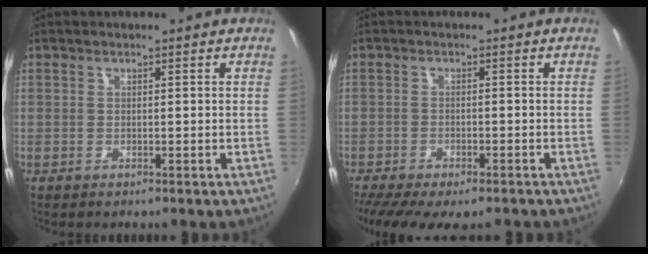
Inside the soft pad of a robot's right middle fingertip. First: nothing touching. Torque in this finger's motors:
{"motor_torque": [1.07, -1.07, 0.27, 0.15]}